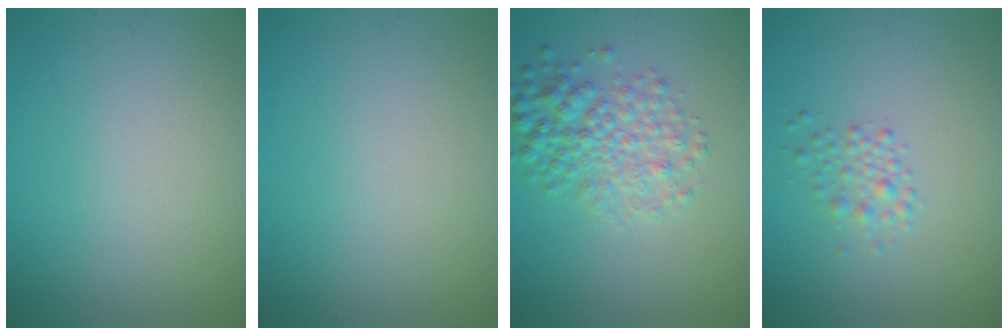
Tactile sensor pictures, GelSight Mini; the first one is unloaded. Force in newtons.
{"total": 0.0}
{"total": 4.5, "press": 4.5, "slide": 0.1}
{"total": 1.7, "press": 1.7, "slide": 0.1}